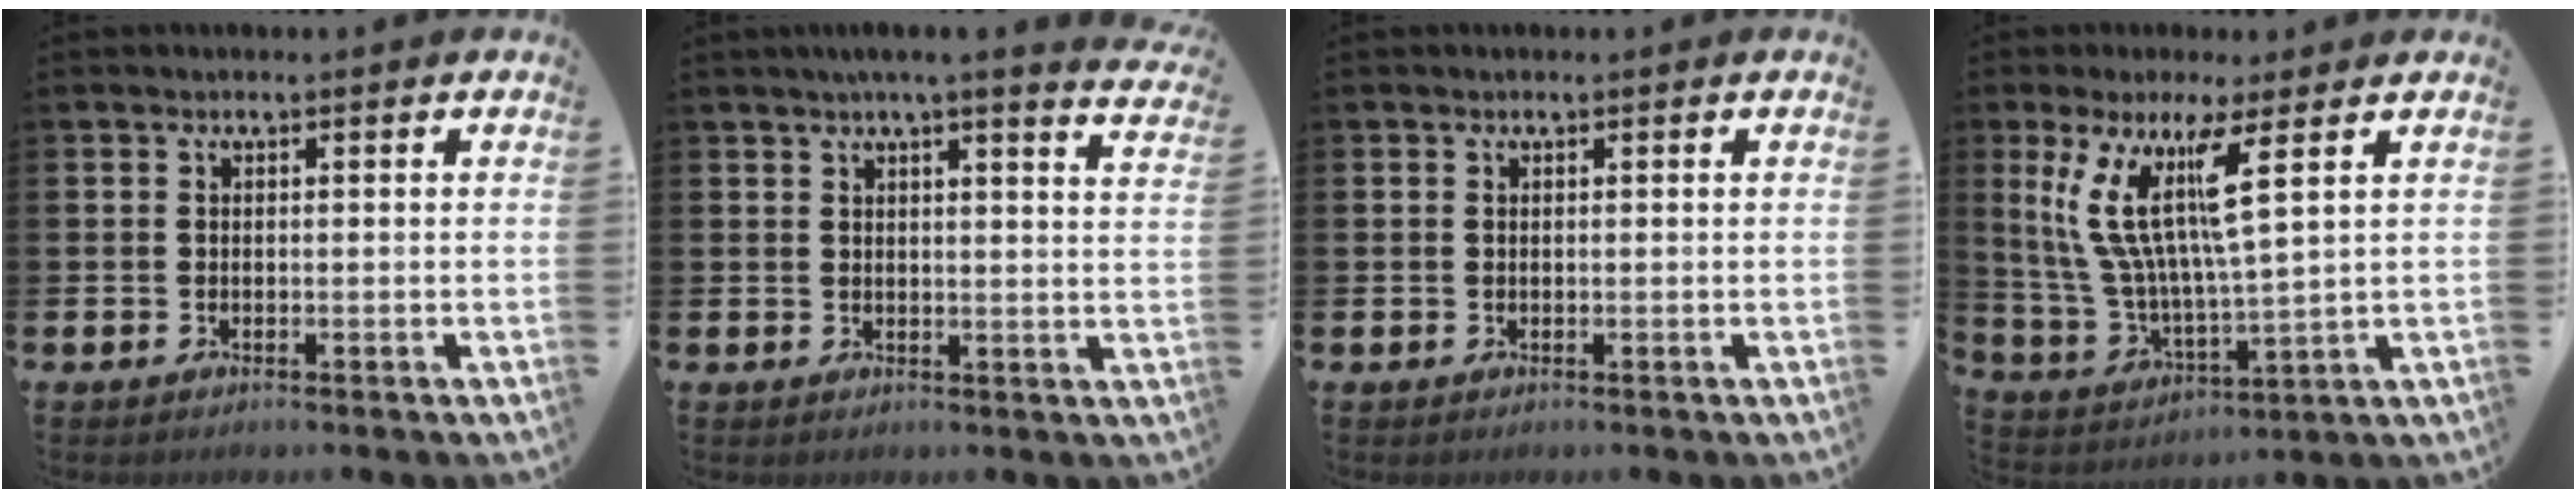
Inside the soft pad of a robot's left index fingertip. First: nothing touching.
{"total": 4.2, "force": [3.8, -0.6, 1.7], "torque": [-0.033, -0.020, 0.065]}
{"total": 0.0}
{"total": 11.2, "force": [6.9, 1.3, 8.8], "torque": [-0.189, -0.027, 0.117]}